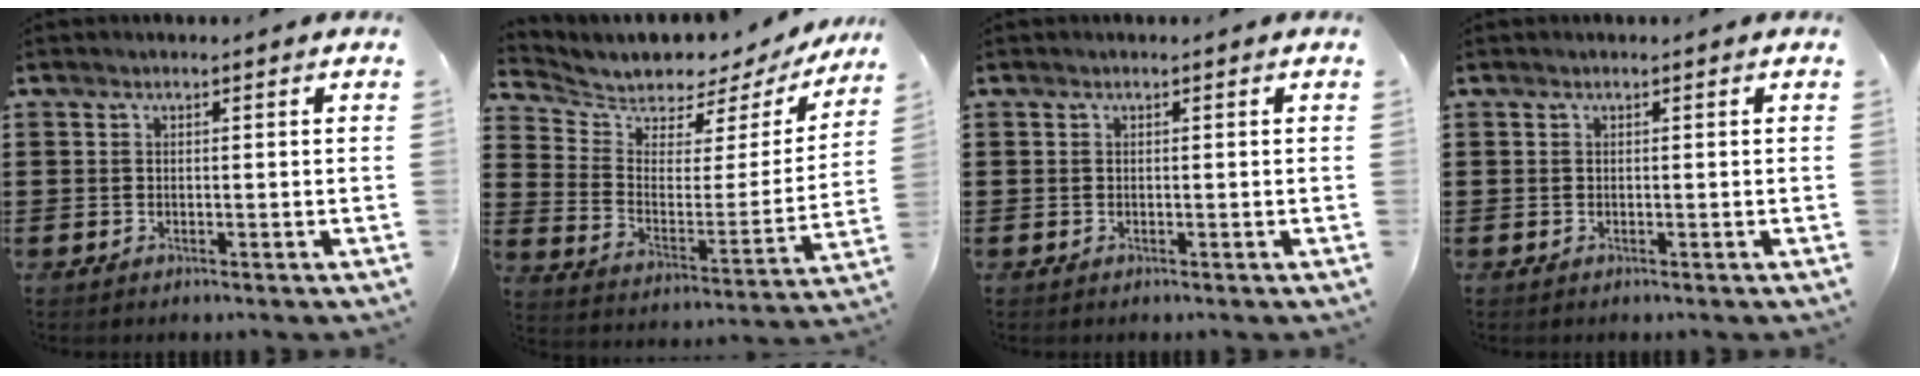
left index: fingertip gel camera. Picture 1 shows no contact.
{"total": 5.2, "force": [4.9, 1.6, 0.2], "torque": [-0.042, -0.045, 0.080]}
{"total": 0.0}
{"total": 0.0}